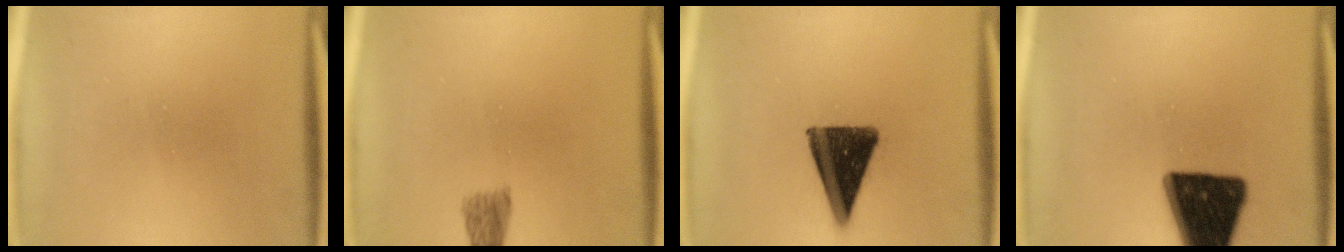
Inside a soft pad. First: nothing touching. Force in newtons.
{"total": 3.3}
{"total": 12.7}
{"total": 19.7}